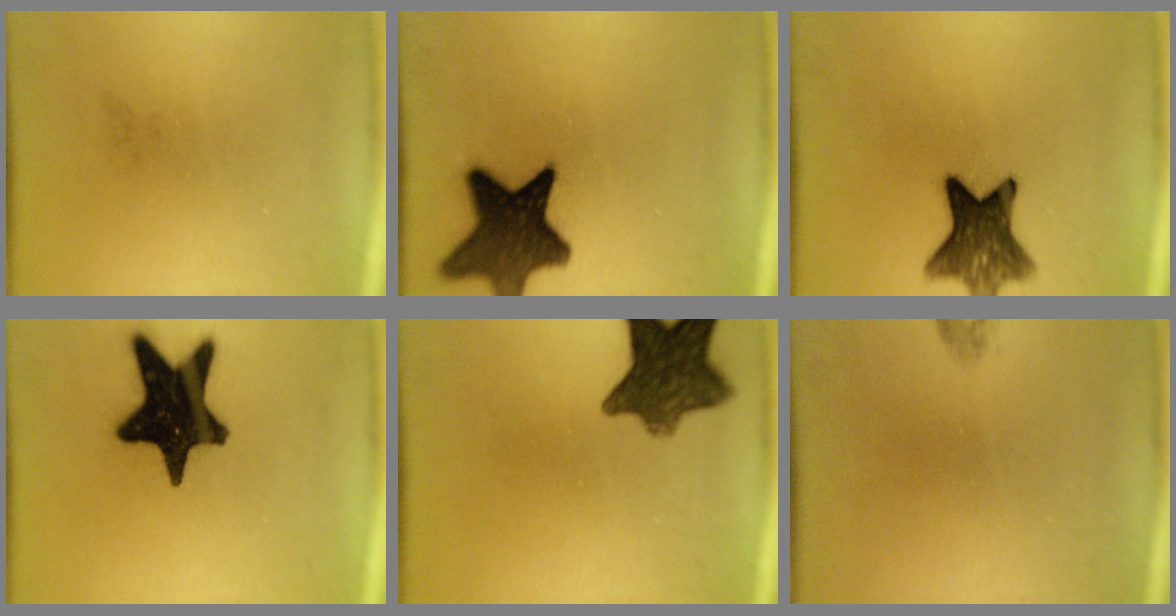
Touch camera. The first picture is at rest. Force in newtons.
{"total": 13.6}
{"total": 10.0}
{"total": 19.1}
{"total": 10.1}
{"total": 0.8}